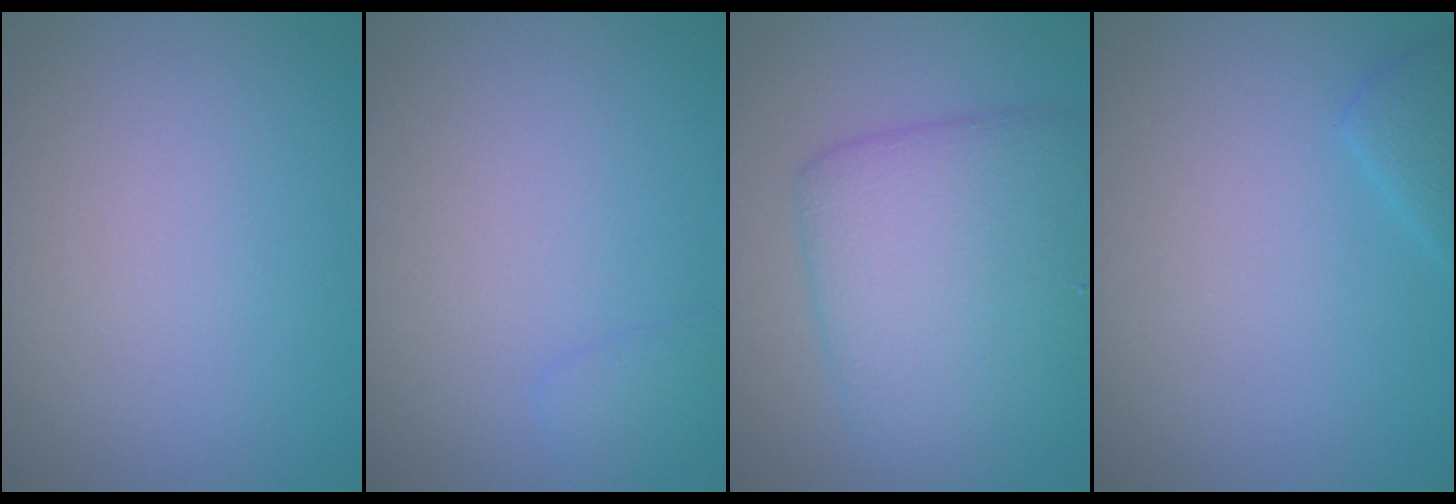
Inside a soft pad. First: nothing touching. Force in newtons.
{"total": 1.0, "press": 1.0, "slide": 0.1}
{"total": 7.3, "press": 7.3, "slide": 0.1}
{"total": 1.5, "press": 1.5, "slide": 0.2}